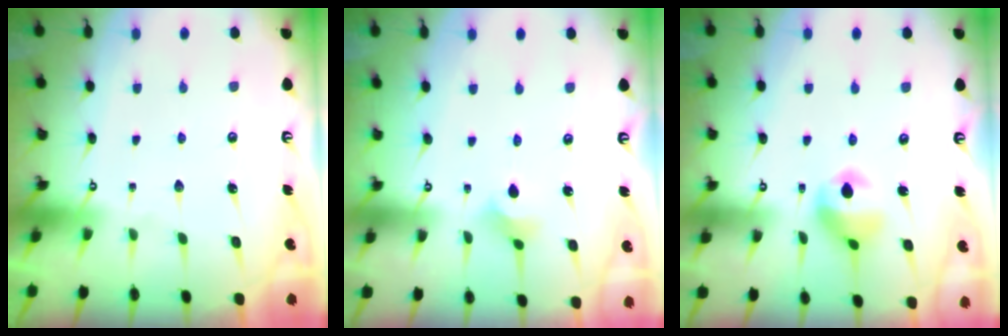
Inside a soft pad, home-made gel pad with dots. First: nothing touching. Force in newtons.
{"total": 3.3, "press": 3.2, "slide": 0.8}
{"total": 11.2, "press": 10.6, "slide": 3.6}